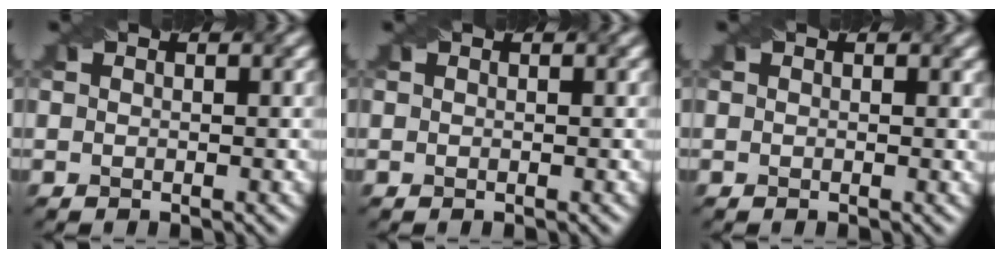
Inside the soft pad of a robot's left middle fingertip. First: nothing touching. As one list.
[{"total": 0.0}, {"total": 0.6, "force": [0.4, 0.4, 0.4], "torque": [-0.003, -0.002, 0.006]}]